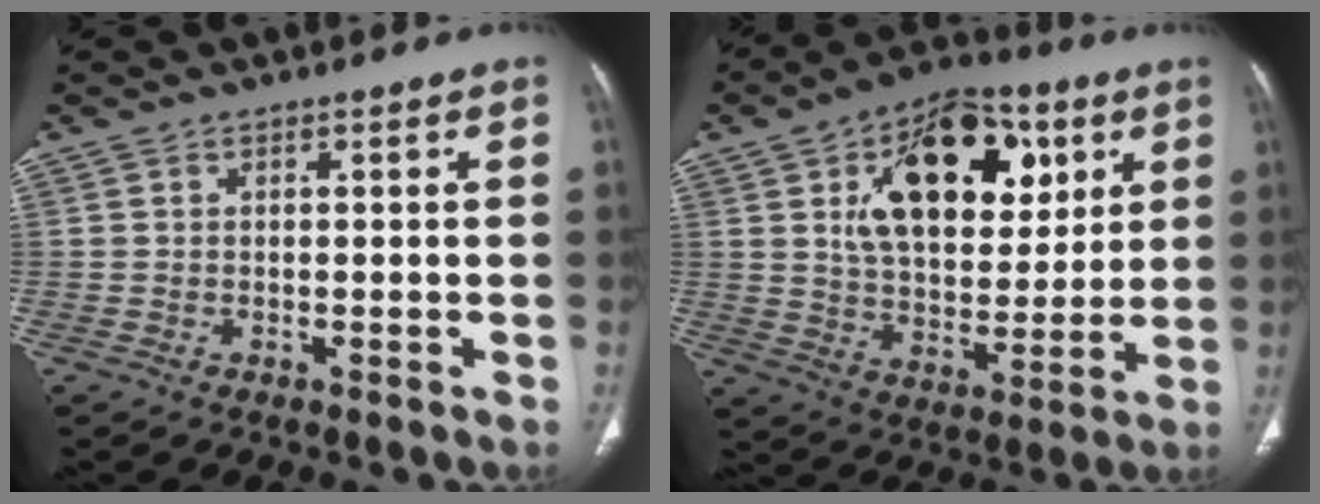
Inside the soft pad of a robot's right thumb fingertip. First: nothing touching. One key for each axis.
{"total": 21.2, "fx": 7.4, "fy": 12.6, "fz": 15.4, "tx": -0.187, "ty": -0.017, "tz": 0.117}